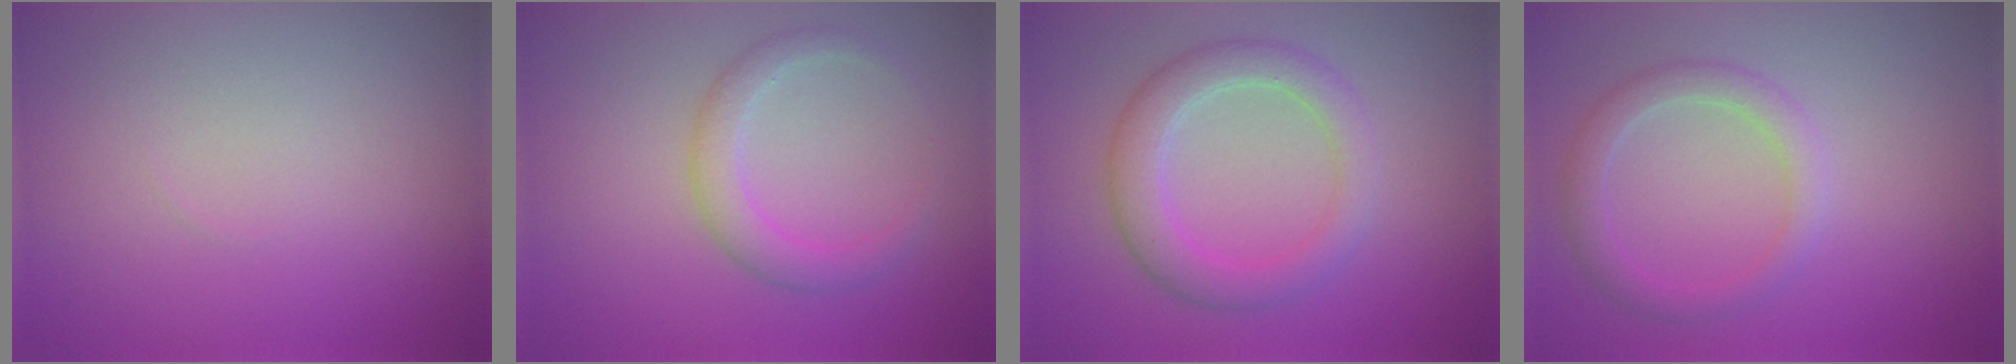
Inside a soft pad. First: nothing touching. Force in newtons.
{"total": 2.5, "press": 2.5, "slide": 0.1}
{"total": 3.9, "press": 3.9, "slide": 0.1}
{"total": 2.5, "press": 2.5, "slide": 0.1}